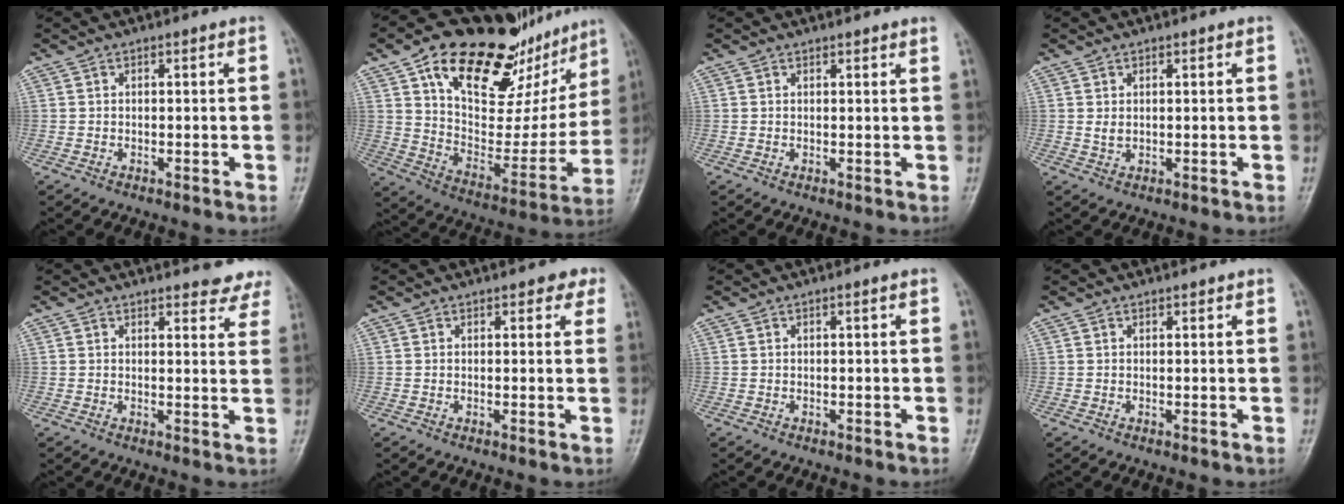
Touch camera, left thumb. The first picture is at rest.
{"total": 30.4, "force": [18.0, 14.3, 19.9], "torque": [-0.249, -0.030, 0.286]}
{"total": 1.7, "force": [1.6, 0.3, 0.5], "torque": [-0.001, -0.006, 0.018]}
{"total": 1.6, "force": [0.6, 1.1, 0.9], "torque": [-0.013, -0.007, 0.015]}
{"total": 8.0, "force": [7.5, 2.5, 1.2], "torque": [0.031, -0.036, 0.062]}
{"total": 2.6, "force": [1.9, 1.5, 1.0], "torque": [0.014, -0.006, 0.013]}
{"total": 0.0}
{"total": 0.6, "force": [0.5, 0.3, 0.0], "torque": [-0.002, -0.004, 0.006]}